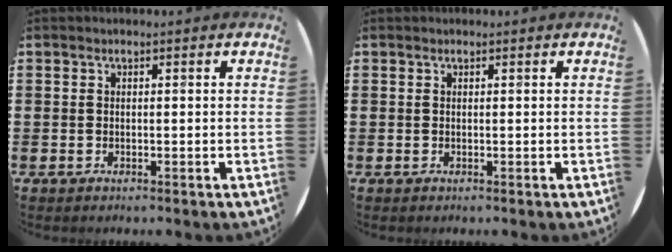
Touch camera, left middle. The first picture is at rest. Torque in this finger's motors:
{"motor_torque": [-0.09, 0.10, -0.03, 0.01]}